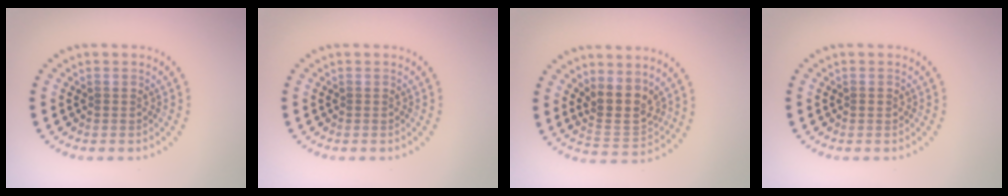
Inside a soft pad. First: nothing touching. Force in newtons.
{"total": 0.0}
{"total": 3.7, "press": 3.3, "slide": 1.7}
{"total": 0.5, "press": 0.5, "slide": 0.1}